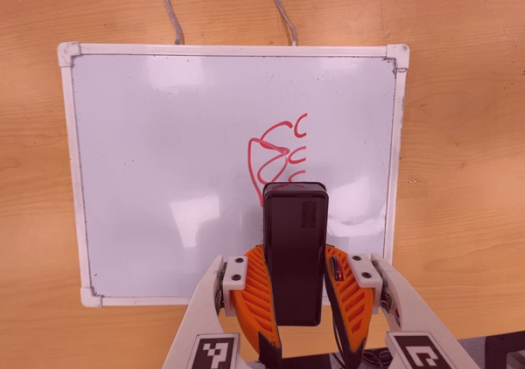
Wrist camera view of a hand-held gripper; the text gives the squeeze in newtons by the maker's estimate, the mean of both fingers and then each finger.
{"total": 9.1, "left": 6.7, "right": 11.5}